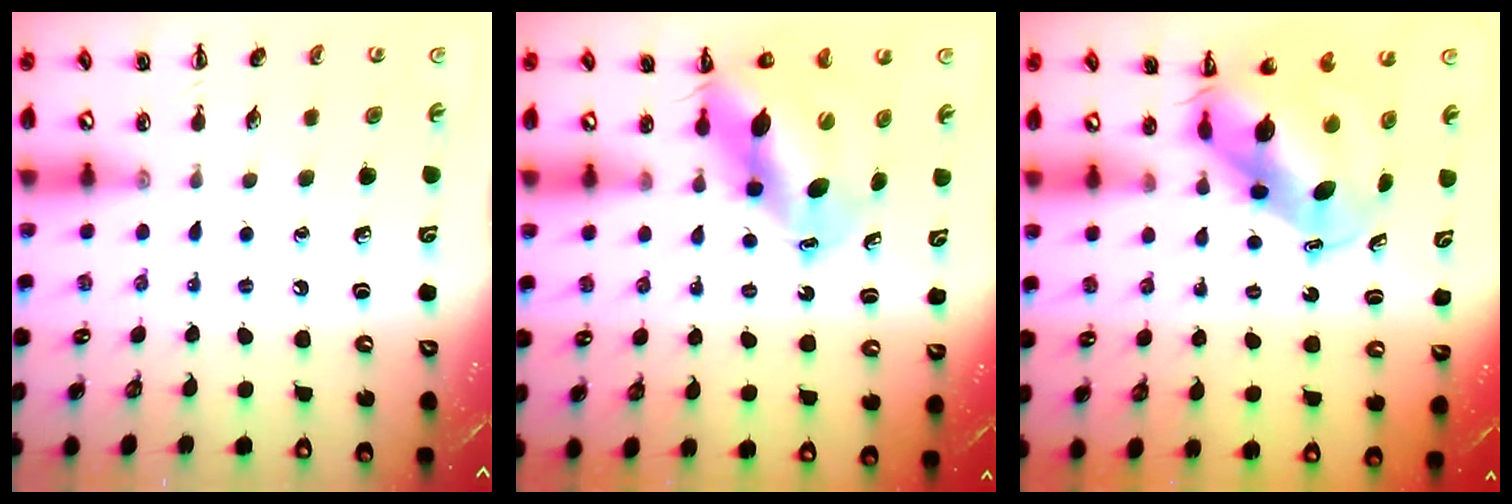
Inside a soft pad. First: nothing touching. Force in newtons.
{"total": 11.3, "press": 10.9, "slide": 3.1}
{"total": 7.5, "press": 7.2, "slide": 2.2}